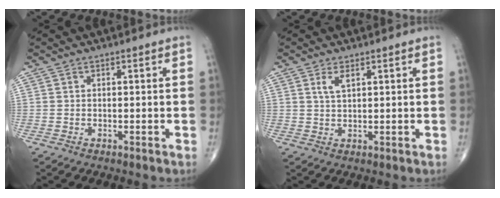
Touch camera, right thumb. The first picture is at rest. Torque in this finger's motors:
{"motor_torque": [0.00, 0.02, 0.11, -0.03, 0.09]}